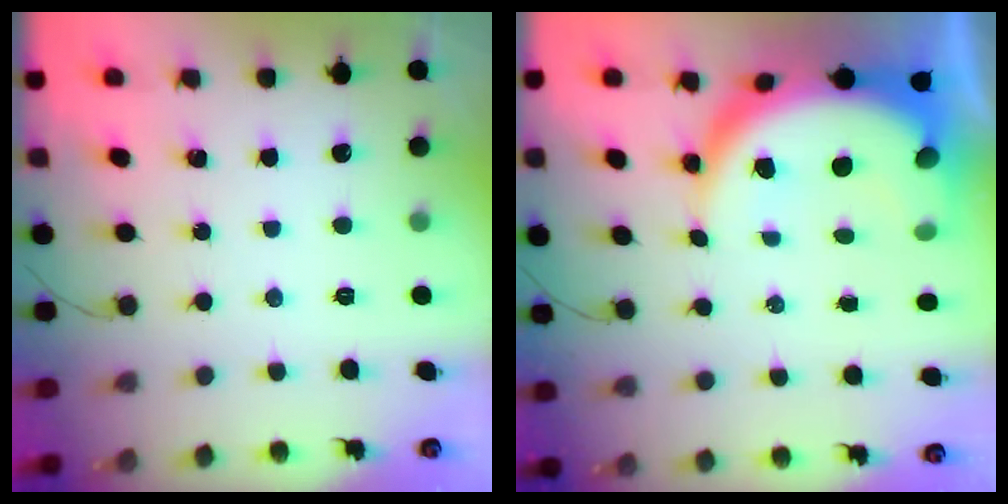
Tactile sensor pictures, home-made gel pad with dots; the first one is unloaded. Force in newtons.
{"total": 13.8, "press": 13.7, "slide": 1.3}